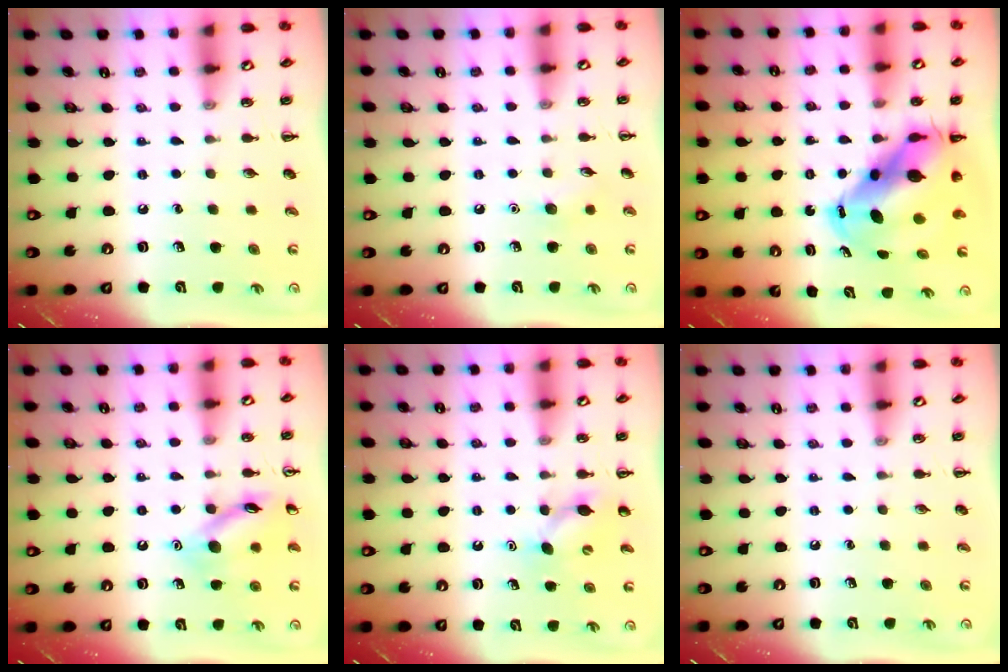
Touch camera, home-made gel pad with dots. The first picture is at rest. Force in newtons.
{"total": 5.3, "press": 5.0, "slide": 1.6}
{"total": 11.6, "press": 11.3, "slide": 2.9}
{"total": 11.9, "press": 11.8, "slide": 0.9}
{"total": 6.8, "press": 6.7, "slide": 1.3}
{"total": 0.0}